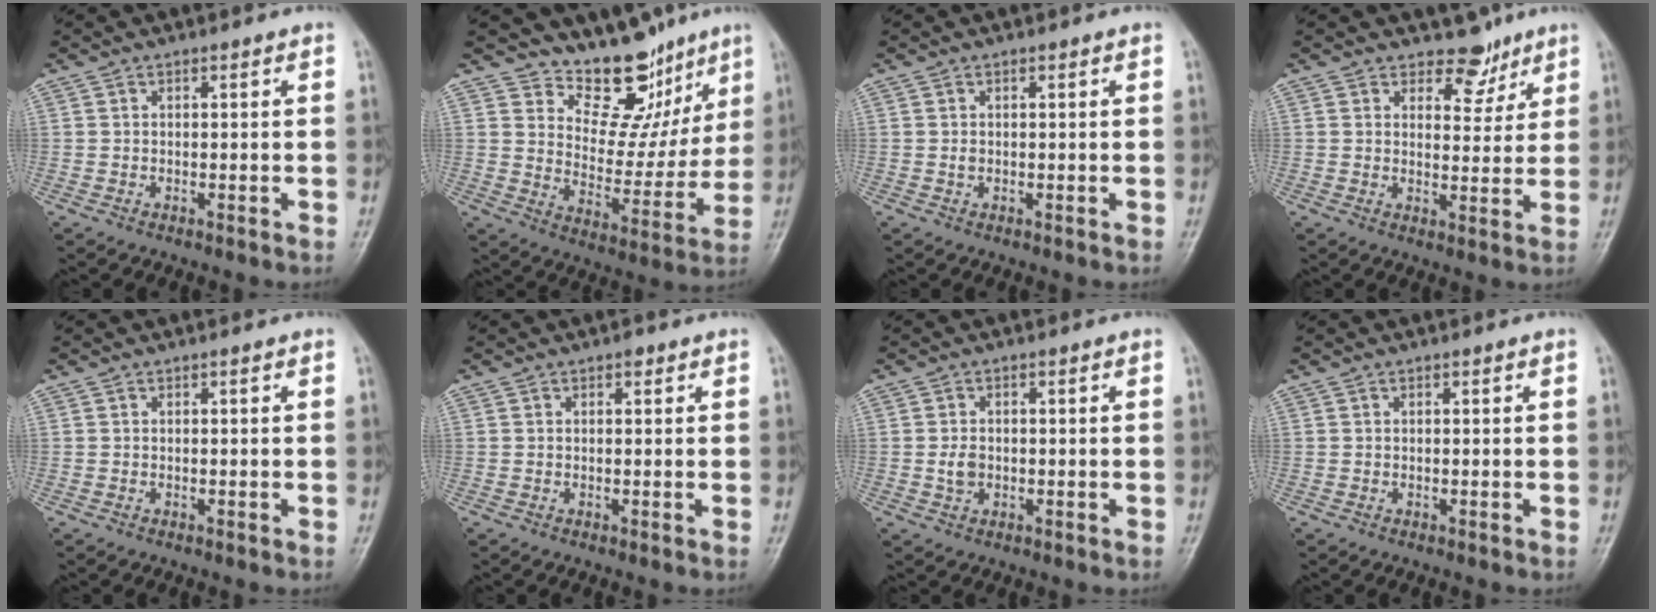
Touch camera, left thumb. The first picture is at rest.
{"total": 13.1, "force": [10.3, 6.8, 4.5], "torque": [-0.006, -0.072, 0.165]}
{"total": 0.8, "force": [0.1, 0.6, 0.5], "torque": [-0.008, 0.000, 0.004]}
{"total": 5.4, "force": [4.1, 3.4, 0.9], "torque": [0.020, -0.026, 0.058]}
{"total": 0.0}
{"total": 1.1, "force": [0.6, 0.7, 0.7], "torque": [-0.002, 0.000, 0.004]}
{"total": 2.7, "force": [-0.3, 2.0, 1.7], "torque": [-0.027, 0.003, -0.006]}
{"total": 0.0}